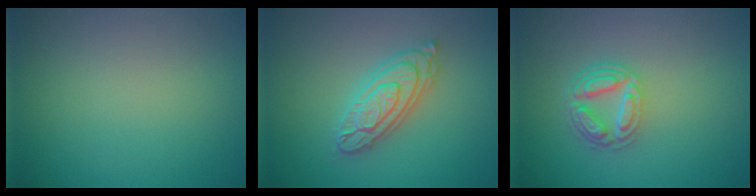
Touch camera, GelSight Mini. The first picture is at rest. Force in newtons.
{"total": 4.3, "press": 4.3, "slide": 0.6}
{"total": 4.0, "press": 3.1, "slide": 2.6}